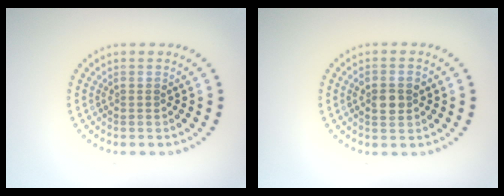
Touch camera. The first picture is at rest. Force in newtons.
{"total": 2.5, "press": 2.5, "slide": 0.2}